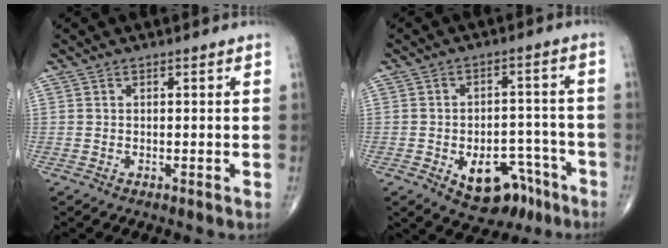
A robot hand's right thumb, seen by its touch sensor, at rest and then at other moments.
{"total": 11.8, "force": [-6.3, 7.2, 7.0], "torque": [-0.064, 0.047, -0.080]}